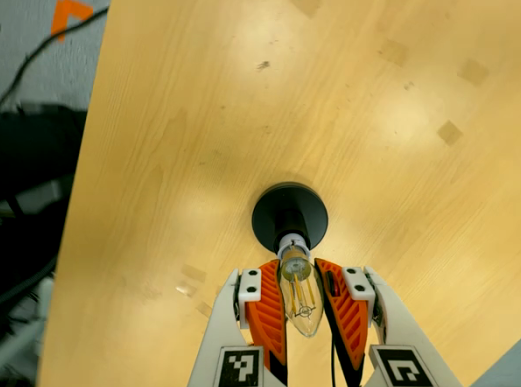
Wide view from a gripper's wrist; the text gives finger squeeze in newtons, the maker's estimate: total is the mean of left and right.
{"total": 18.1, "left": 18.0, "right": 18.3}